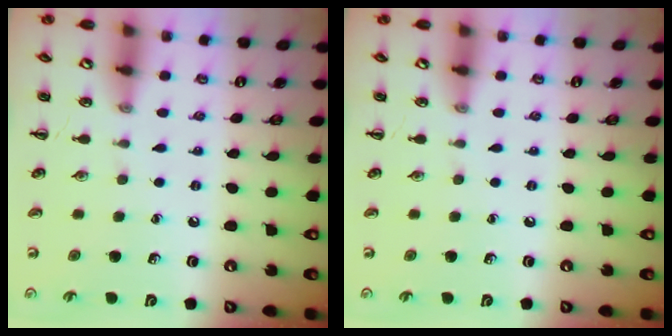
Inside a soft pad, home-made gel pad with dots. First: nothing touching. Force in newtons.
{"total": 0.0}